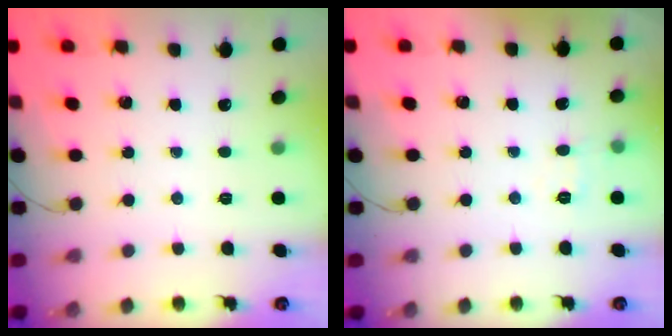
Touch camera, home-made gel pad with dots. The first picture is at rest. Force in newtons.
{"total": 6.5, "press": 6.4, "slide": 1.4}